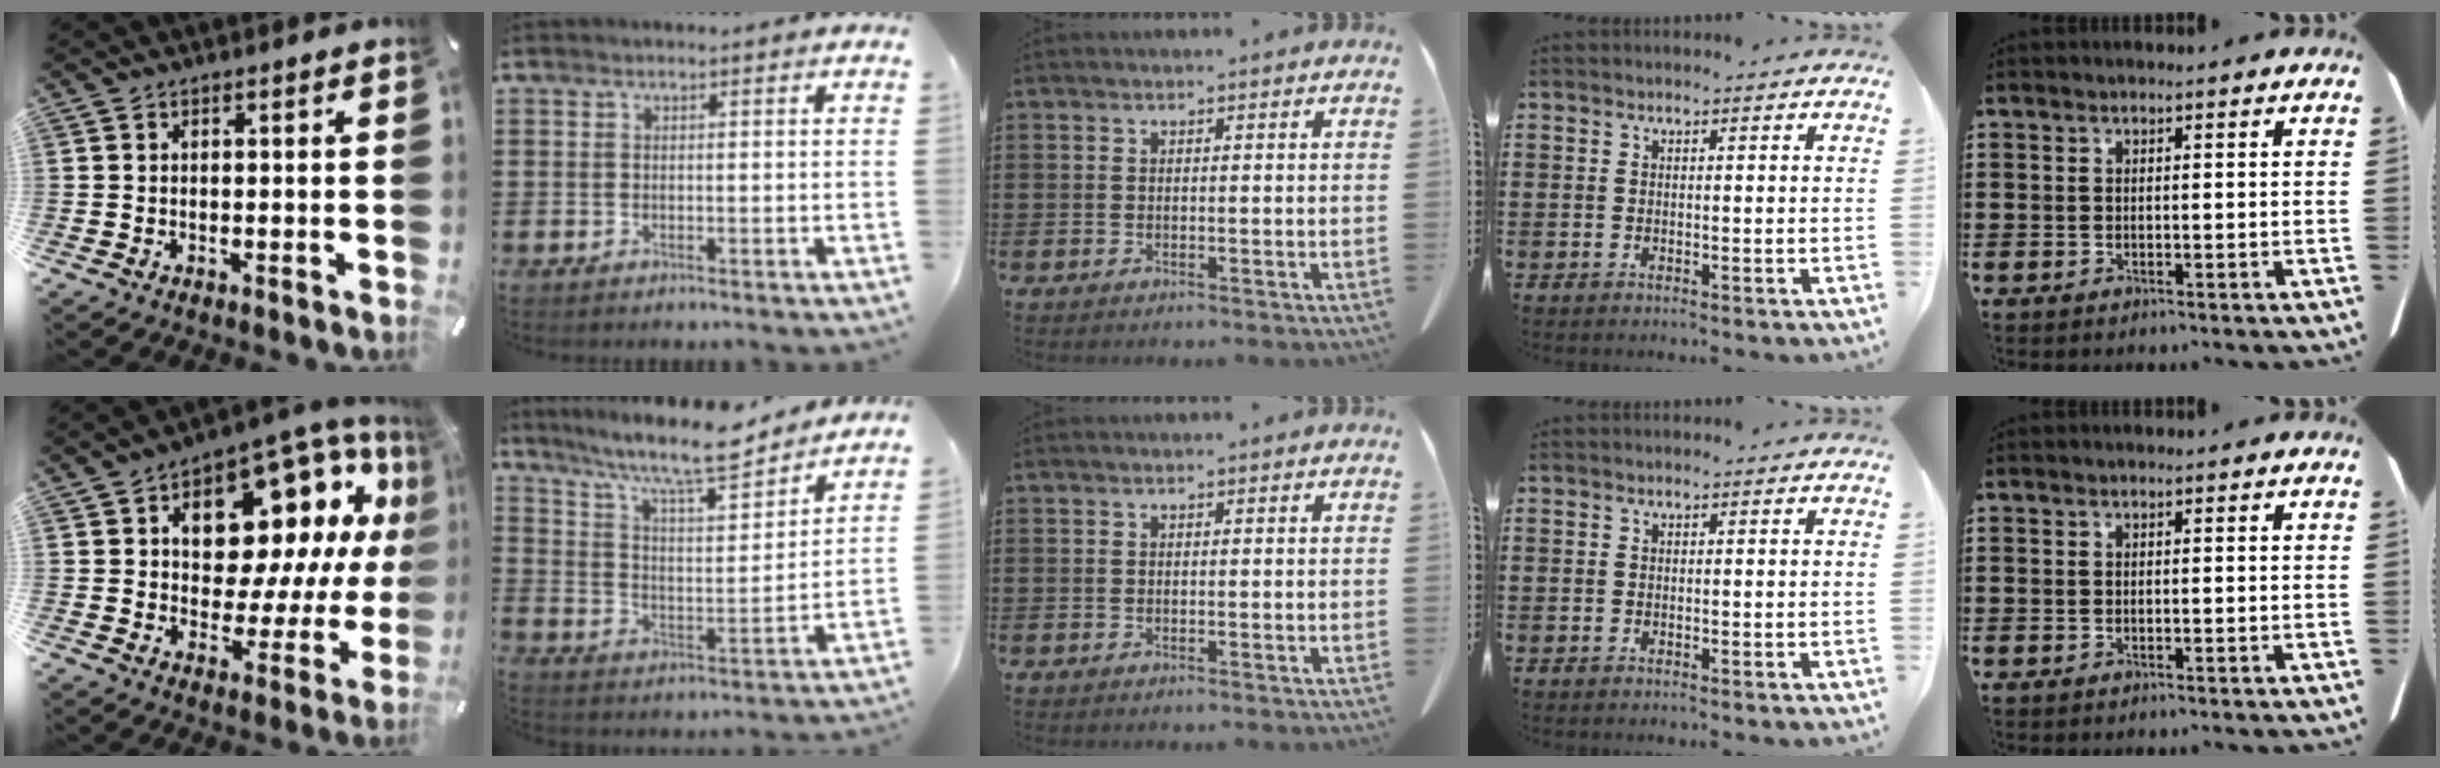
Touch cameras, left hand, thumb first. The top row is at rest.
{"thumb": {"total": 18.7, "force": [8.1, 10.7, 13.0], "torque": [-0.184, -0.055, 0.135]}, "index": {"total": 10.9, "force": [9.1, 1.8, 5.8], "torque": [-0.130, -0.054, 0.151]}}